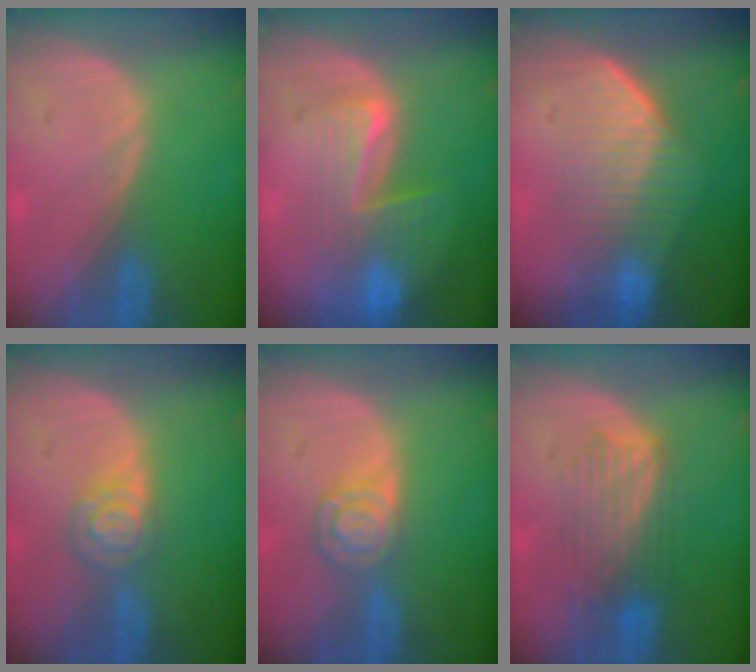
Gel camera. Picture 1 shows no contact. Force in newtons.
{"total": 7.6, "press": 7.1, "slide": 2.8}
{"total": 7.4, "press": 7.2, "slide": 1.7}
{"total": 4.6, "press": 4.2, "slide": 2.1}
{"total": 5.3, "press": 4.7, "slide": 2.4}
{"total": 6.1, "press": 6.1, "slide": 0.6}